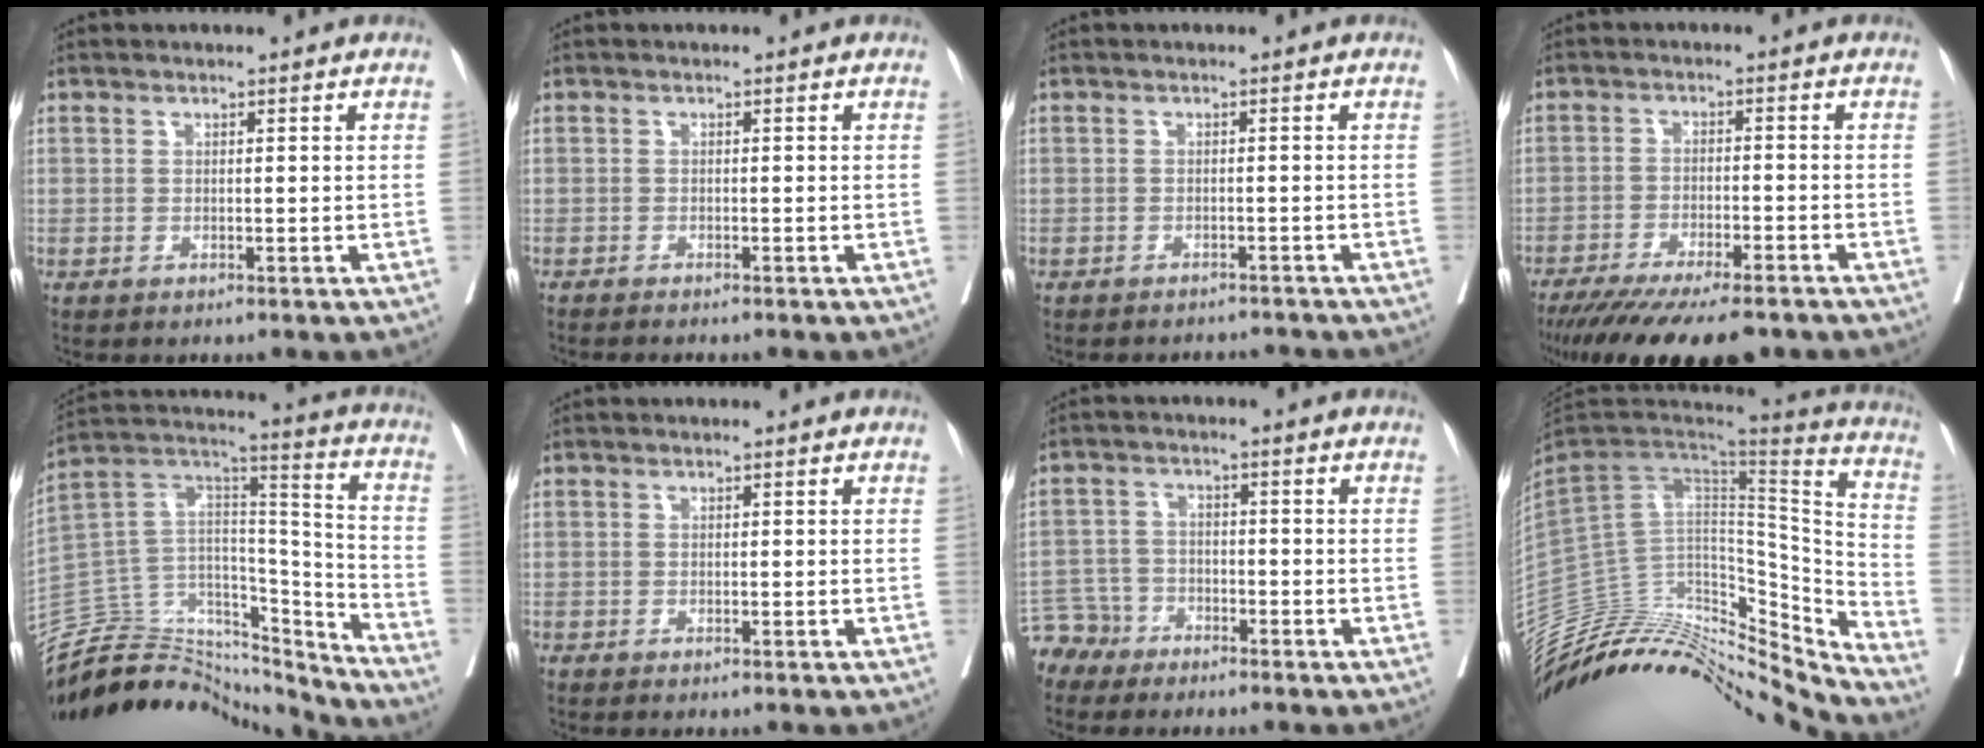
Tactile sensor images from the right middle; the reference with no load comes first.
{"total": 2.2, "force": [-1.9, 0.0, 0.9], "torque": [-0.018, -0.004, -0.027]}
{"total": 4.4, "force": [-4.3, 0.8, 0.1], "torque": [0.001, -0.004, -0.054]}
{"total": 16.1, "force": [-13.1, 2.9, 8.9], "torque": [-0.137, -0.032, -0.197]}
{"total": 23.2, "force": [-21.7, 6.8, 4.5], "torque": [-0.101, 0.062, -0.348]}
{"total": 0.9, "force": [-0.8, 0.0, 0.3], "torque": [-0.007, -0.002, -0.014]}
{"total": 4.5, "force": [-3.9, 2.2, -0.8], "torque": [0.014, 0.000, -0.080]}
{"total": 27.9, "force": [-26.0, 7.1, 7.2], "torque": [-0.108, 0.036, -0.388]}